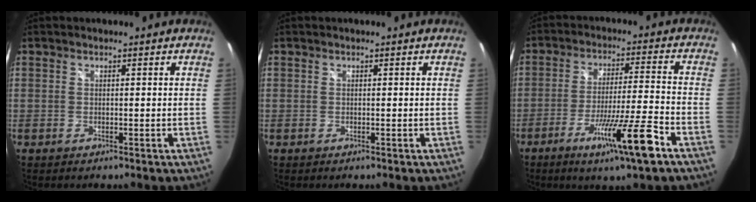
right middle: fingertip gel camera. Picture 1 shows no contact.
{"total": 0.0}
{"total": 12.6, "force": [-7.1, -0.5, 10.3], "torque": [-0.196, -0.023, -0.125]}